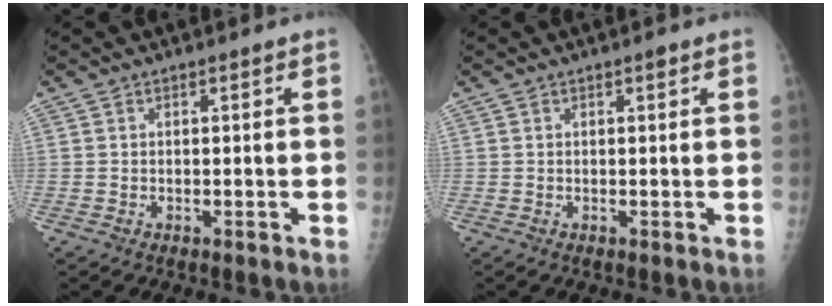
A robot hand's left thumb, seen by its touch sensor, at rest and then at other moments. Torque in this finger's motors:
{"motor_torque": [0.19, 0.19, 0.30, -0.03, 0.00]}